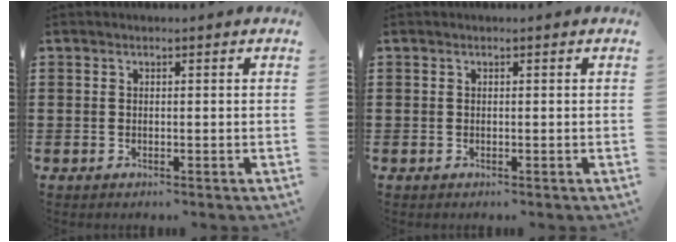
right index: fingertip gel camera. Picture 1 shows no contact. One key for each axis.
{"total": 0.0}